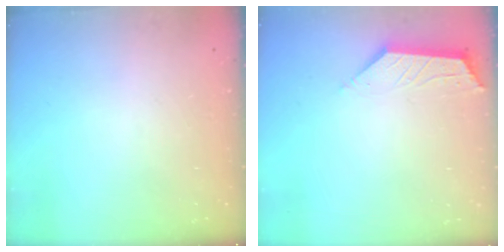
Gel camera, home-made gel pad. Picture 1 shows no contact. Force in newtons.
{"total": 2.9, "press": 2.9, "slide": 0.5}